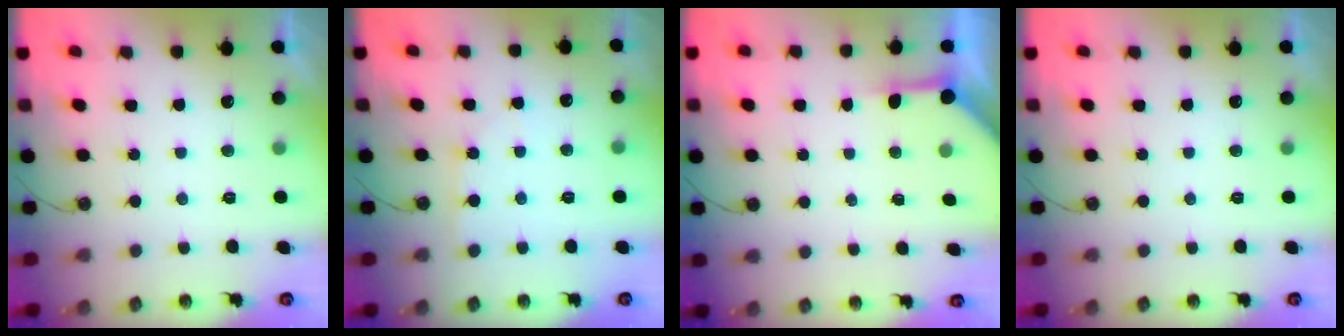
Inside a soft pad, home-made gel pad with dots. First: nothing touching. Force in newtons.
{"total": 2.8, "press": 2.7, "slide": 0.4}
{"total": 4.0, "press": 4.0, "slide": 0.5}
{"total": 0.0}